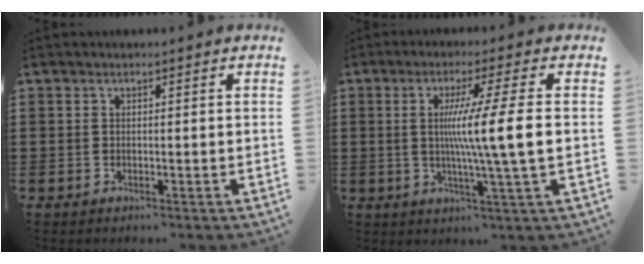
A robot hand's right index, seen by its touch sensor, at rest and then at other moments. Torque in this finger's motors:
{"motor_torque": [2.08, -0.05, 0.96, 0.21]}